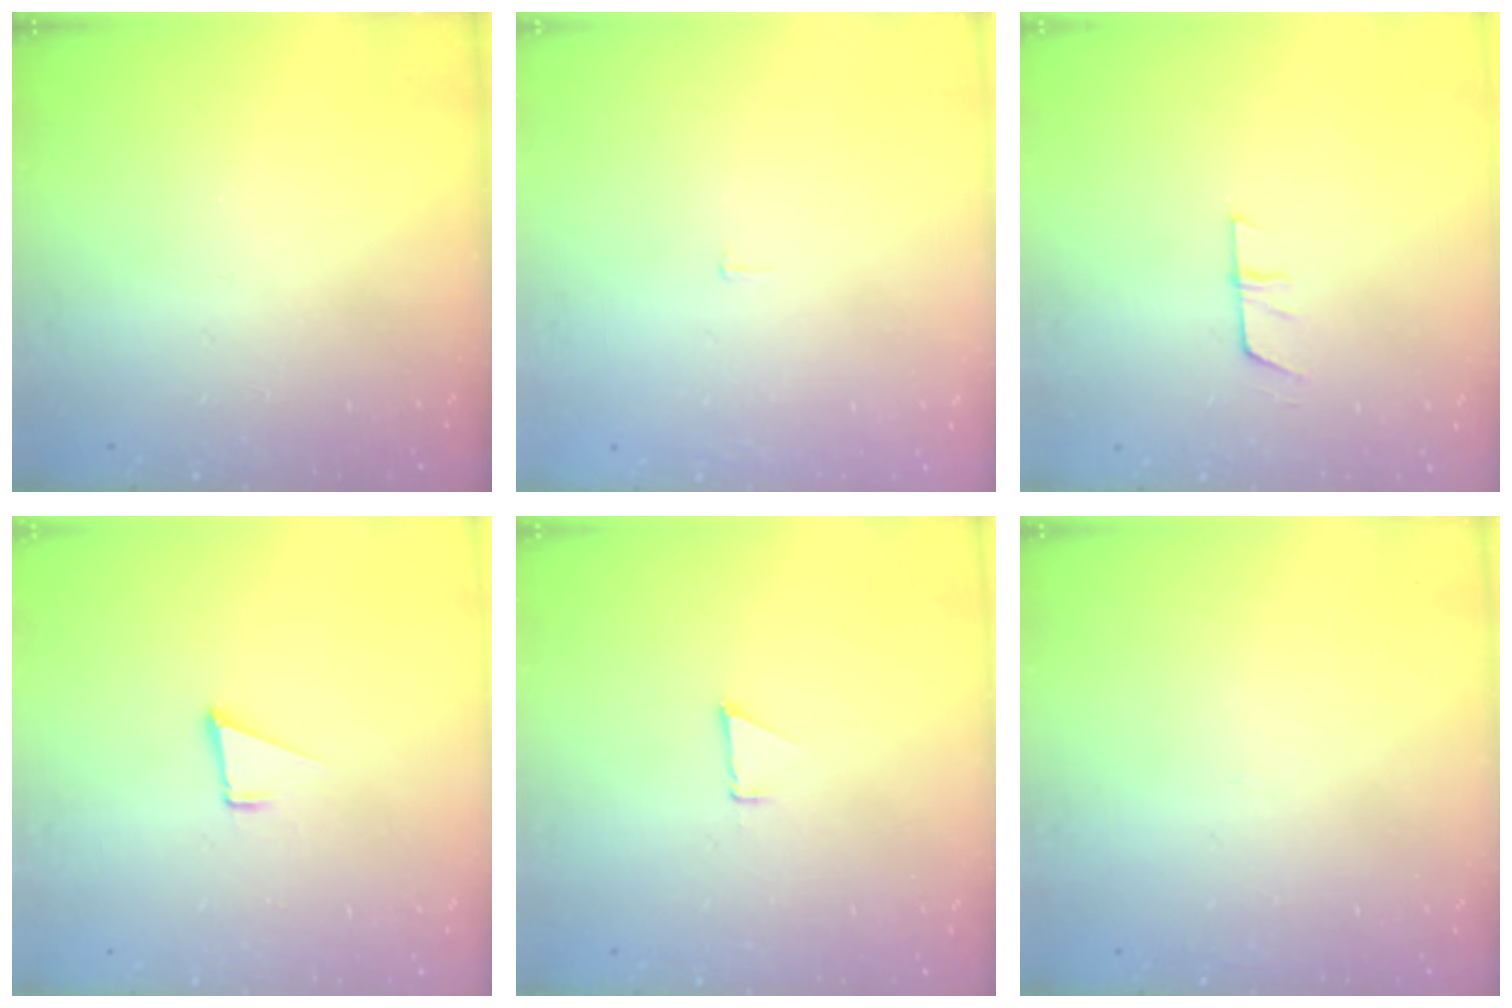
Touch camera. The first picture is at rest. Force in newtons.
{"total": 2.2, "press": 2.2, "slide": 0.1}
{"total": 5.4, "press": 5.4, "slide": 0.4}
{"total": 1.6, "press": 1.5, "slide": 0.1}
{"total": 0.8, "press": 0.8, "slide": 0.1}
{"total": 2.6, "press": 2.6, "slide": 0.2}